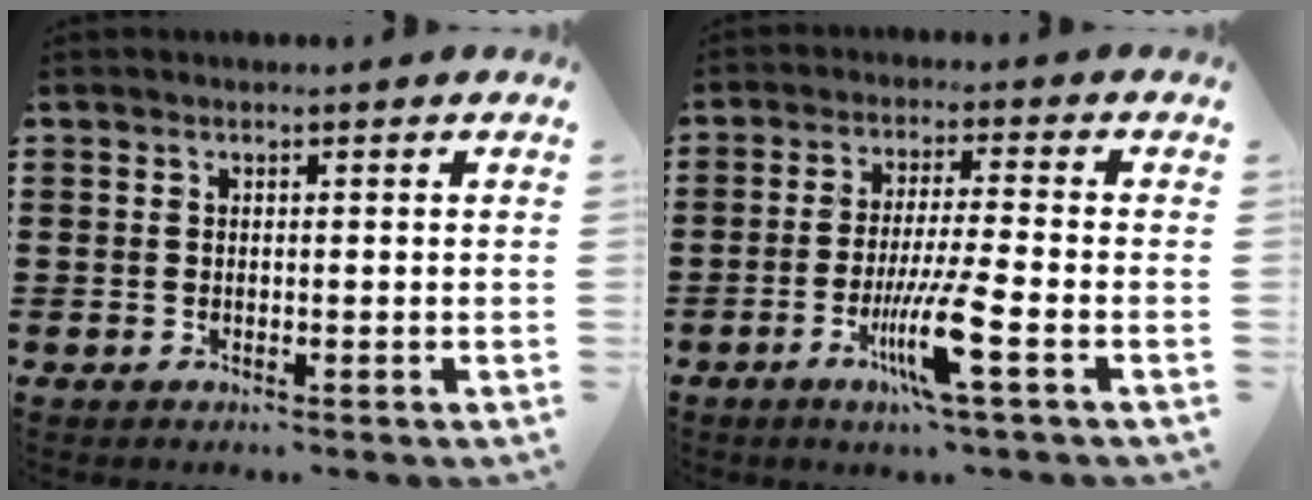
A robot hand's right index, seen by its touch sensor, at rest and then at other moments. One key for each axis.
{"total": 8.4, "fx": -3.7, "fy": 0.1, "fz": 7.6, "tx": -0.151, "ty": -0.016, "tz": -0.071}